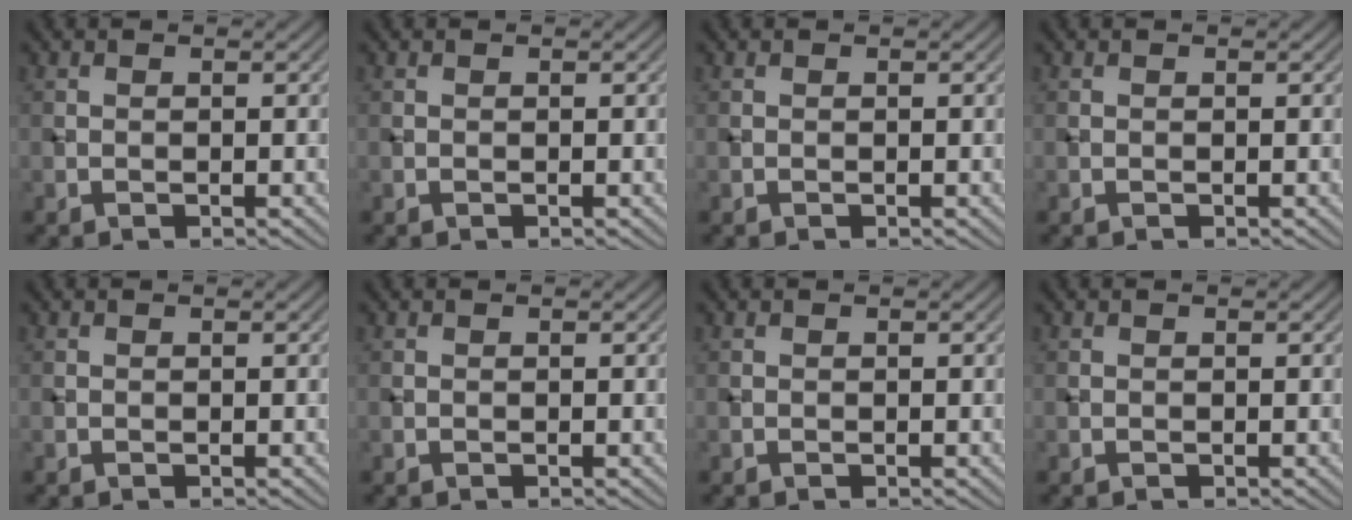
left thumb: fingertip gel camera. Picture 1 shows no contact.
{"total": 0.0}
{"total": 0.0}
{"total": 0.0}
{"total": 0.0}
{"total": 0.0}
{"total": 0.0}
{"total": 0.0}